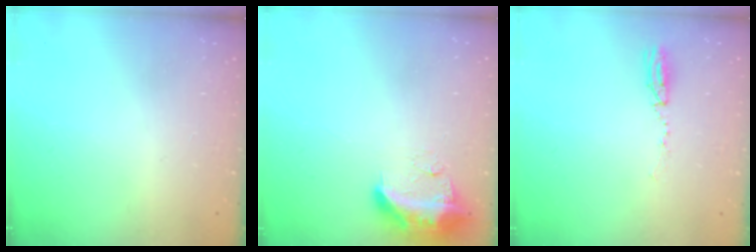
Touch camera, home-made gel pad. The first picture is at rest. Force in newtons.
{"total": 10.7, "press": 10.7, "slide": 1.1}
{"total": 17.3, "press": 5.5, "slide": 16.4}